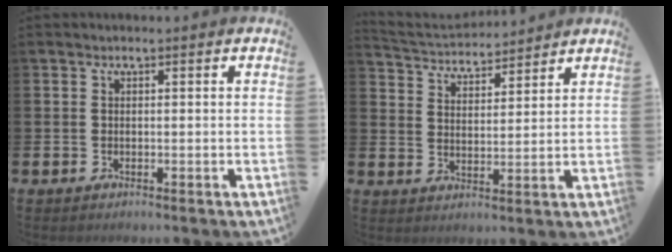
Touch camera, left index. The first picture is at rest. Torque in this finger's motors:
{"motor_torque": [0.55, -0.78, 0.08, 0.00]}